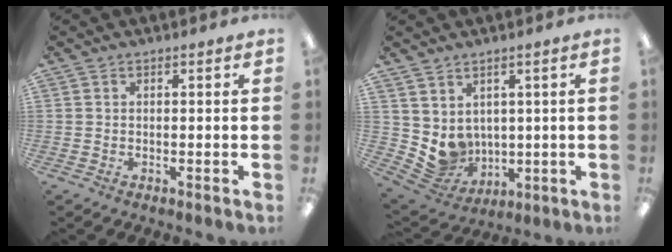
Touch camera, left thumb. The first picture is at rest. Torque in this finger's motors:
{"motor_torque": [-0.26, 0.38, 0.48, -0.74, 0.00]}